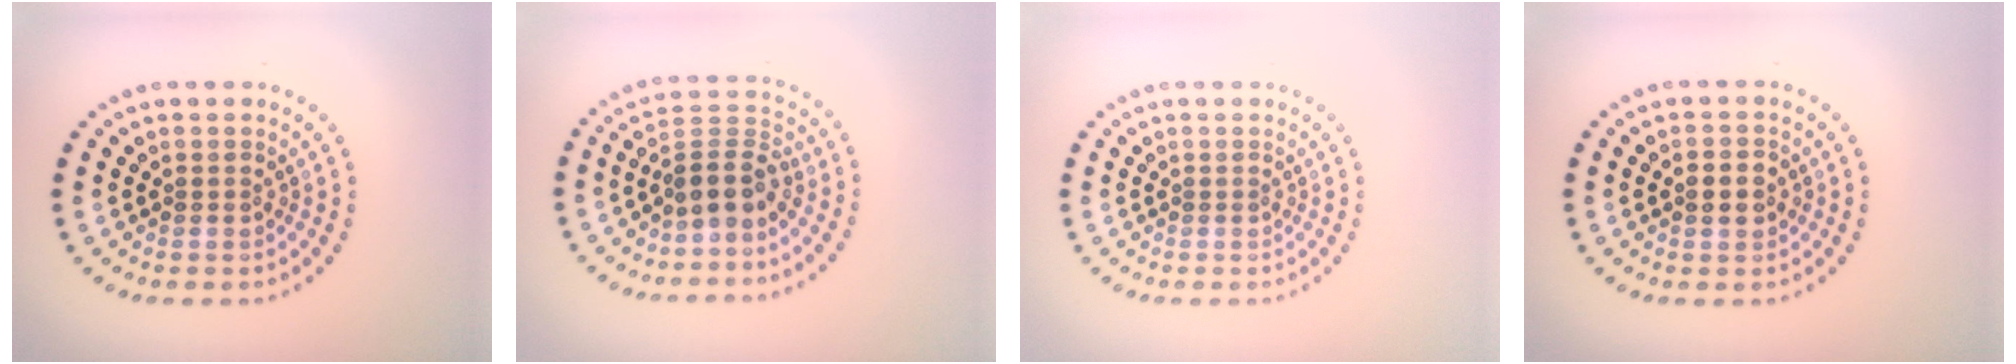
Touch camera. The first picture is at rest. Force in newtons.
{"total": 3.6, "press": 3.2, "slide": 1.6}
{"total": 0.0}
{"total": 1.8, "press": 1.8, "slide": 0.3}